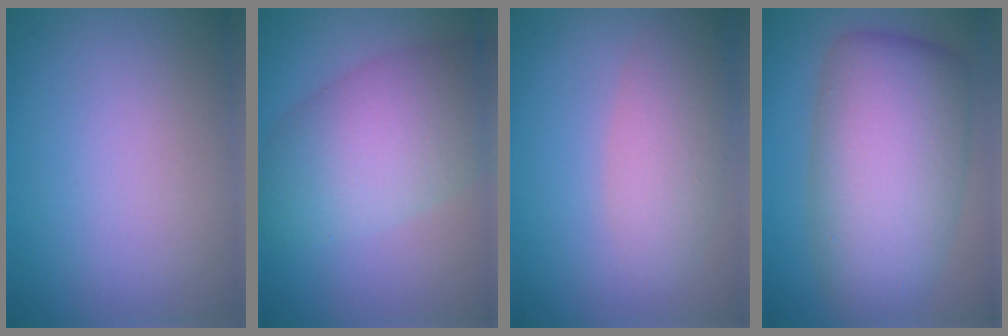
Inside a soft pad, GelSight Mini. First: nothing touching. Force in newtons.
{"total": 8.2, "press": 8.2, "slide": 0.3}
{"total": 4.1, "press": 4.1, "slide": 0.2}
{"total": 10.8, "press": 10.8, "slide": 0.3}